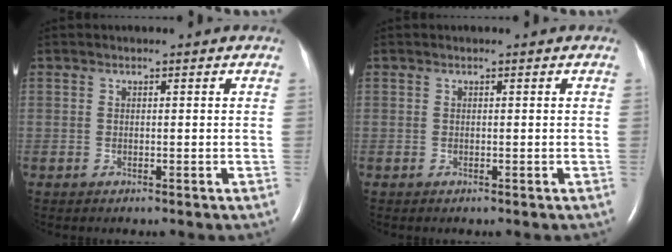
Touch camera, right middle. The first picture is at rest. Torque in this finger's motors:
{"motor_torque": [-0.05, 0.16, 0.01, 0.00]}